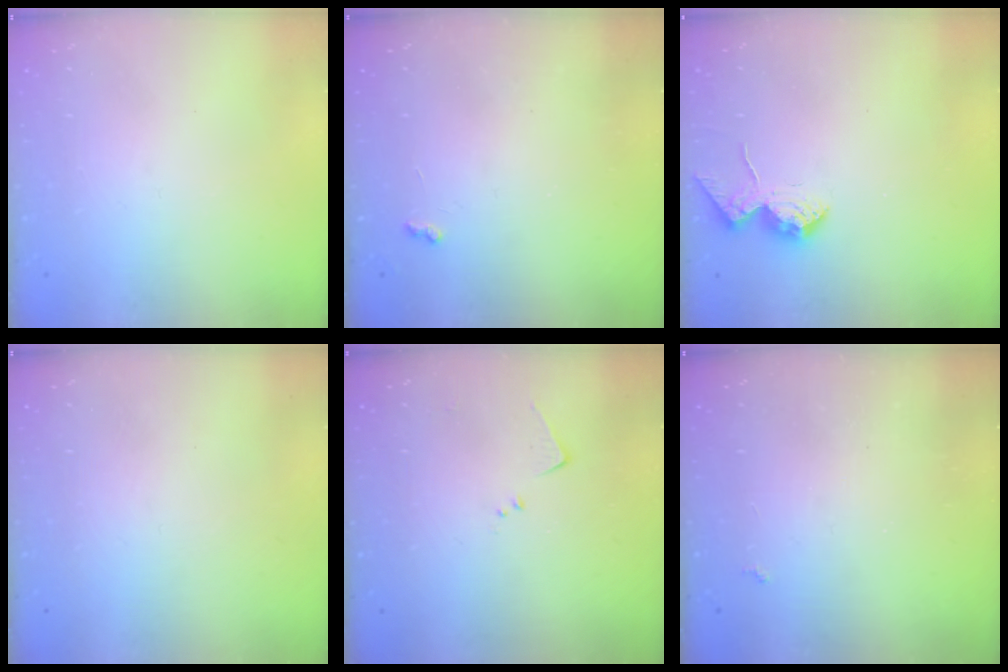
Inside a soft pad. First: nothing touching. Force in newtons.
{"total": 3.0, "press": 3.0, "slide": 0.4}
{"total": 10.7, "press": 10.7, "slide": 1.4}
{"total": 0.0}
{"total": 5.8, "press": 5.7, "slide": 0.8}
{"total": 2.3, "press": 2.2, "slide": 0.4}